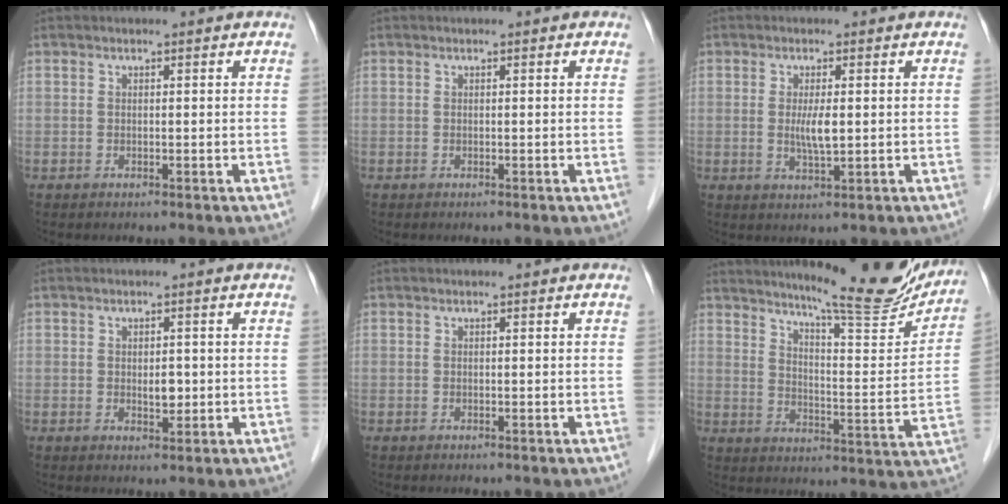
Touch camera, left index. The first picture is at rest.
{"total": 0.0}
{"total": 3.2, "force": [0.1, 0.5, 3.2], "torque": [-0.064, -0.005, 0.003]}
{"total": 2.1, "force": [0.0, 1.2, 1.8], "torque": [-0.028, -0.002, 0.003]}
{"total": 0.0}
{"total": 18.3, "force": [16.0, 2.0, 8.8], "torque": [-0.118, -0.043, 0.207]}